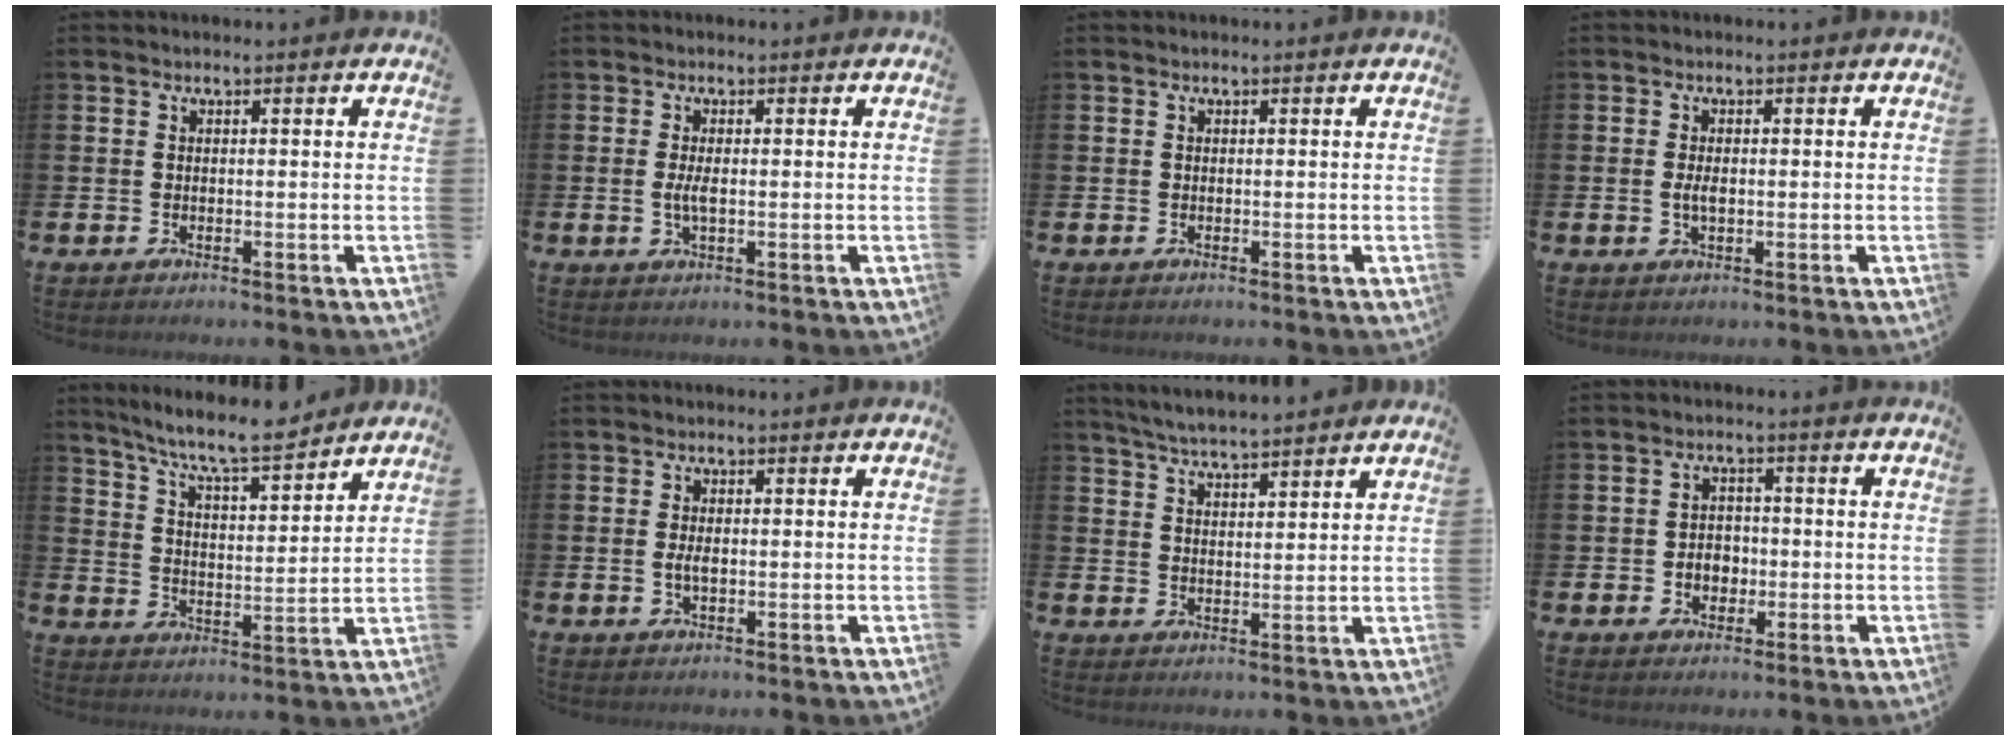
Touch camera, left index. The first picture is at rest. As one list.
[{"total": 2.1, "force": [-0.1, 0.7, 2.0], "torque": [-0.032, 0.000, -0.004]}, {"total": 0.0}, {"total": 1.9, "force": [-0.1, 0.9, 1.7], "torque": [-0.021, -0.001, -0.005]}, {"total": 8.3, "force": [7.7, 0.5, 3.0], "torque": [-0.082, -0.047, 0.136]}, {"total": 1.8, "force": [0.0, 0.8, 1.6], "torque": [-0.028, 0.002, -0.003]}, {"total": 4.8, "force": [4.8, 0.0, 0.7], "torque": [-0.031, -0.021, 0.087]}, {"total": 3.0, "force": [-0.7, 2.5, 1.6], "torque": [-0.014, -0.002, -0.021]}]